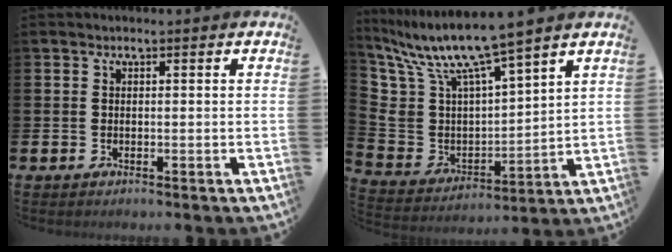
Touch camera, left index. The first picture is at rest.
{"total": 10.4, "force": [9.0, 2.8, 4.4], "torque": [-0.134, -0.049, 0.160]}